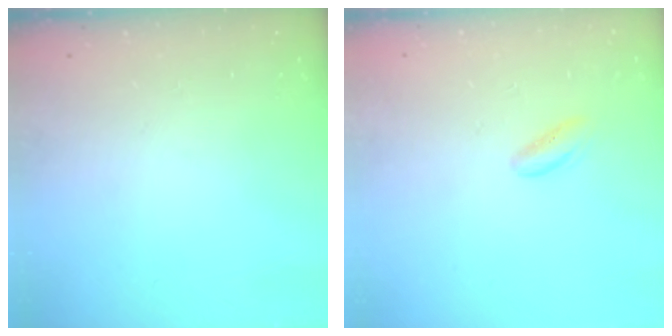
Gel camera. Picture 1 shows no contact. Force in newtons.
{"total": 2.4, "press": 2.4, "slide": 0.2}